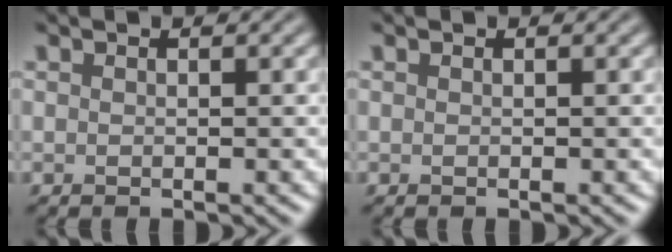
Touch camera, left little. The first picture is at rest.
{"total": 0.0}